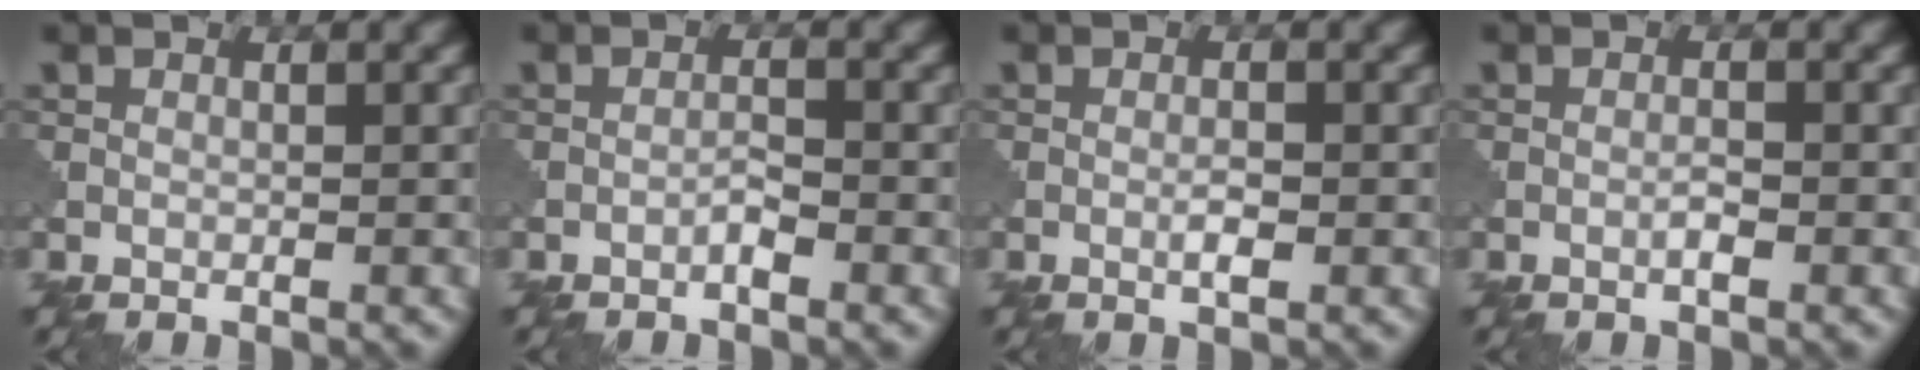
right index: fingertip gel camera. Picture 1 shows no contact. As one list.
[{"total": 1.1, "force": [-0.7, 0.1, 0.8], "torque": [-0.014, 0.005, -0.015]}, {"total": 1.3, "force": [-0.4, 0.2, 1.2], "torque": [-0.024, 0.001, -0.008]}, {"total": 0.9, "force": [-0.4, 0.1, 0.8], "torque": [-0.016, 0.002, -0.009]}]